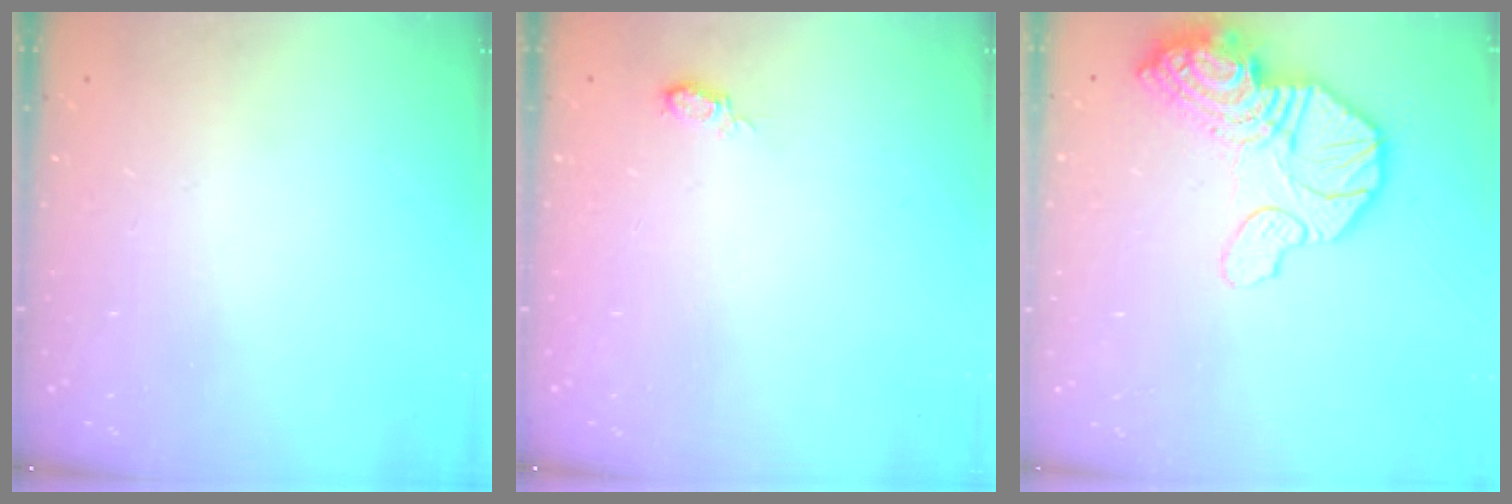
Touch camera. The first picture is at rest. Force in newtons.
{"total": 5.0, "press": 5.0, "slide": 0.7}
{"total": 22.6, "press": 19.8, "slide": 11.0}